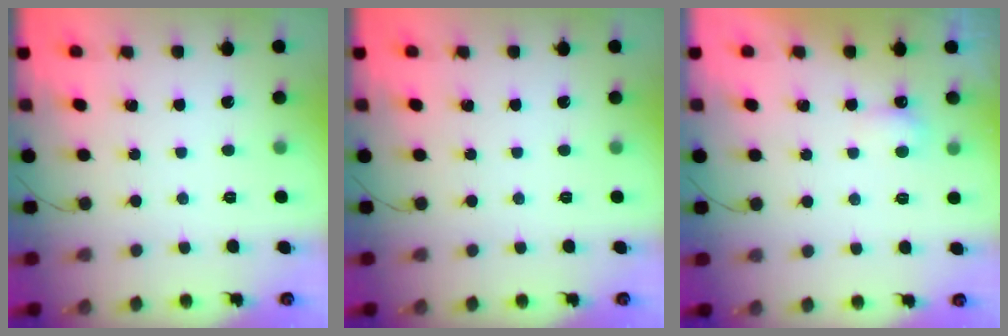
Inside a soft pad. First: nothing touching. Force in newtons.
{"total": 0.0}
{"total": 3.0, "press": 3.0, "slide": 0.7}